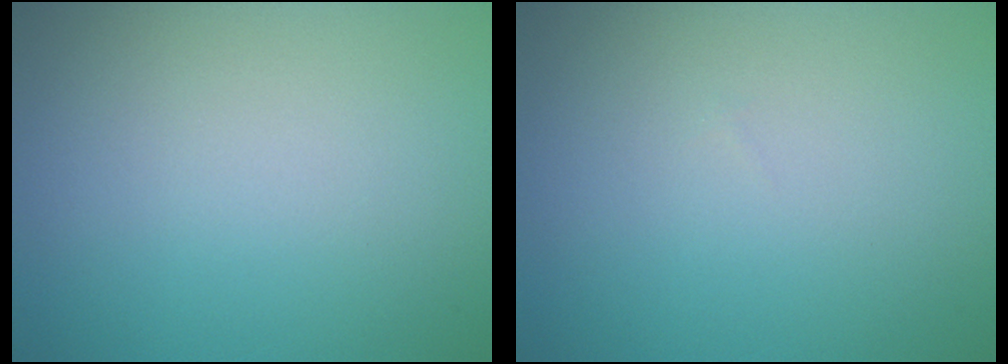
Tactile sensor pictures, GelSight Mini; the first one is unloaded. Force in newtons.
{"total": 0.0}